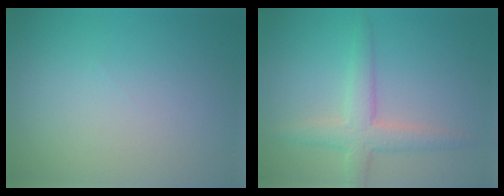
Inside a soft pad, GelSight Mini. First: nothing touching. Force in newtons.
{"total": 3.7, "press": 3.7, "slide": 0.2}